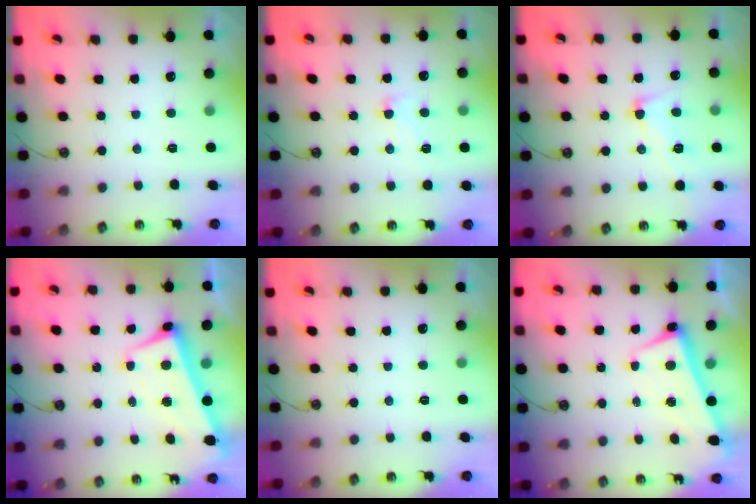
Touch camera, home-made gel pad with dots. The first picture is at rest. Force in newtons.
{"total": 6.2, "press": 6.1, "slide": 0.7}
{"total": 4.0, "press": 3.9, "slide": 0.6}
{"total": 4.3, "press": 4.2, "slide": 1.0}
{"total": 0.0}
{"total": 2.4, "press": 2.3, "slide": 0.7}